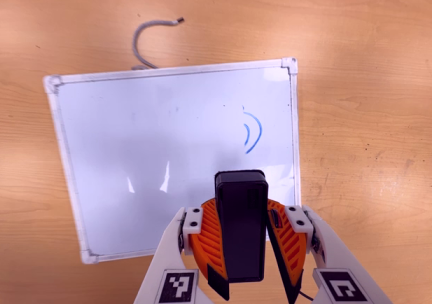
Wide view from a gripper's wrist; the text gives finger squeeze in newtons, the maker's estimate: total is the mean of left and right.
{"total": 10.1, "left": 10.2, "right": 10.1}